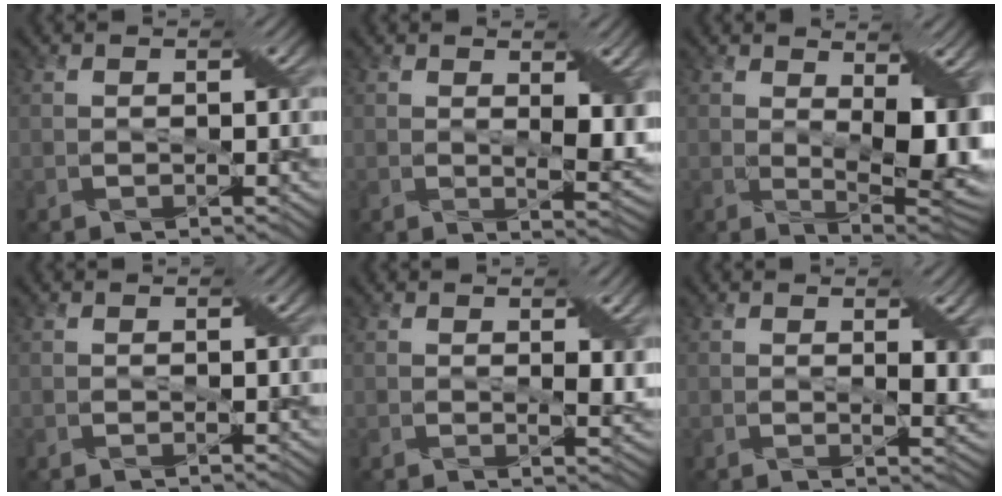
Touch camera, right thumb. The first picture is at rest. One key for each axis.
{"total": 5.1, "fx": 1.1, "fy": 2.2, "fz": 4.5, "tx": -0.077, "ty": -0.011, "tz": 0.026}
{"total": 10.6, "fx": 1.8, "fy": 4.4, "fz": 9.5, "tx": -0.144, "ty": -0.005, "tz": 0.042}
{"total": 0.0}
{"total": 2.6, "fx": 0.8, "fy": 1.0, "fz": 2.3, "tx": -0.040, "ty": -0.005, "tz": 0.017}
{"total": 3.4, "fx": 1.0, "fy": 1.2, "fz": 3.0, "tx": -0.048, "ty": -0.003, "tz": 0.020}